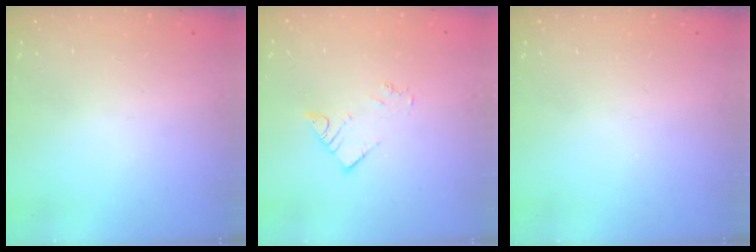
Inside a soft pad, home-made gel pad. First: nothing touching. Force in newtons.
{"total": 3.9, "press": 3.9, "slide": 0.1}
{"total": 0.0}